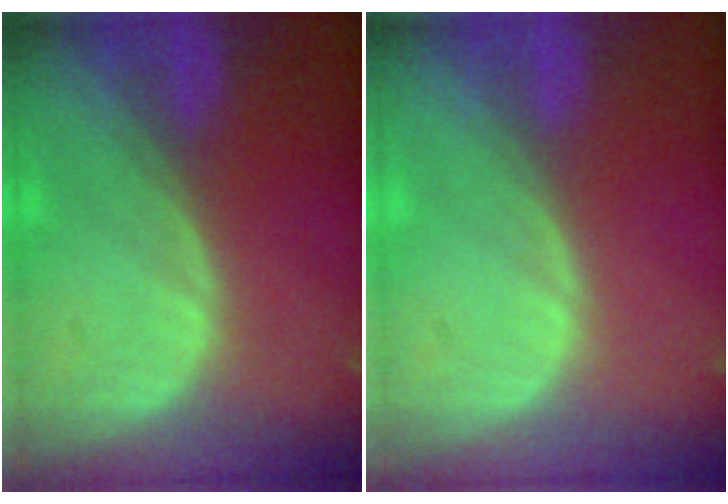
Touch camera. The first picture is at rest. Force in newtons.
{"total": 0.0}